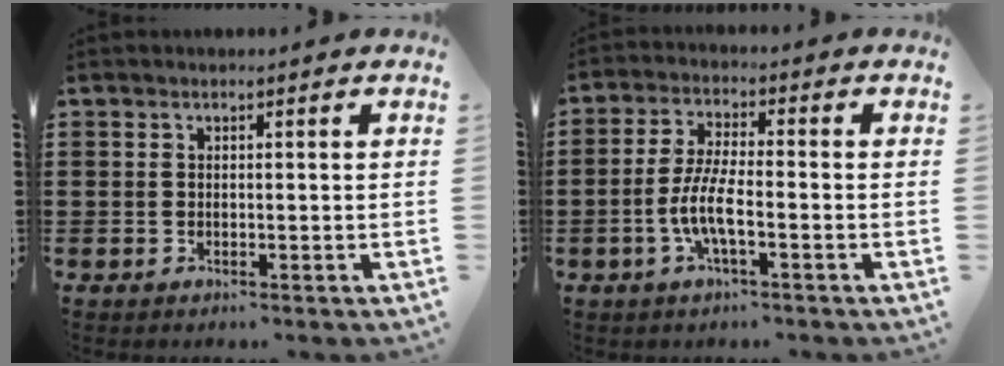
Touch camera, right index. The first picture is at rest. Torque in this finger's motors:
{"motor_torque": [2.08, 0.05, 0.81, 0.21]}